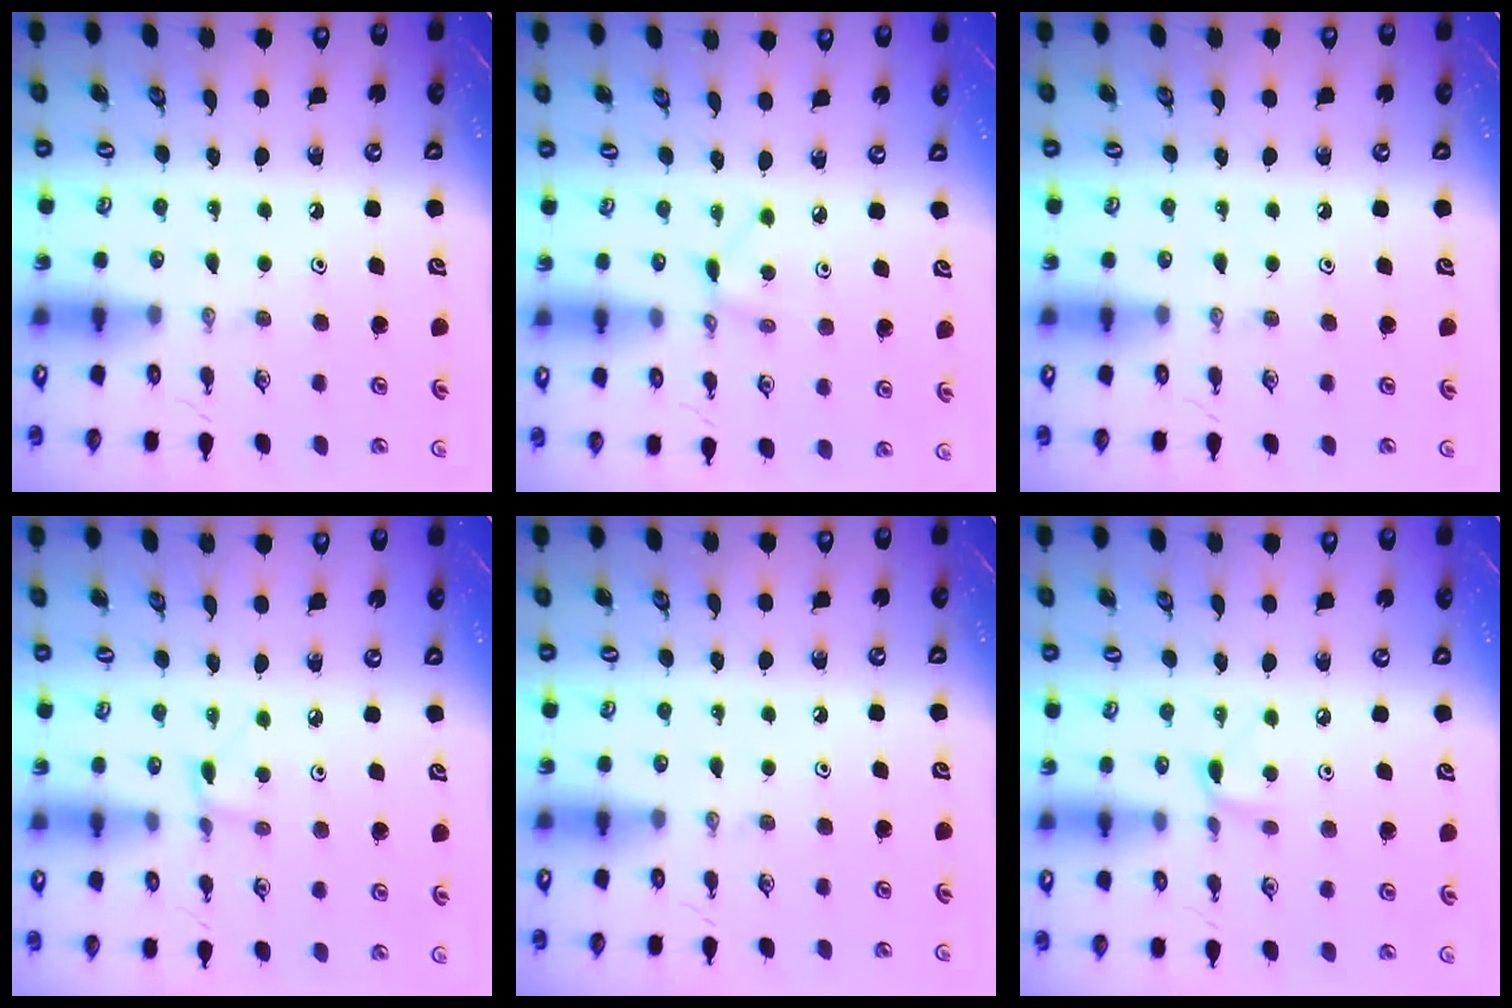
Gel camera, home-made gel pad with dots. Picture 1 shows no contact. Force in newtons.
{"total": 2.1, "press": 2.1, "slide": 0.3}
{"total": 0.0}
{"total": 2.2, "press": 2.2, "slide": 0.3}
{"total": 0.0}
{"total": 4.8, "press": 4.8, "slide": 0.6}